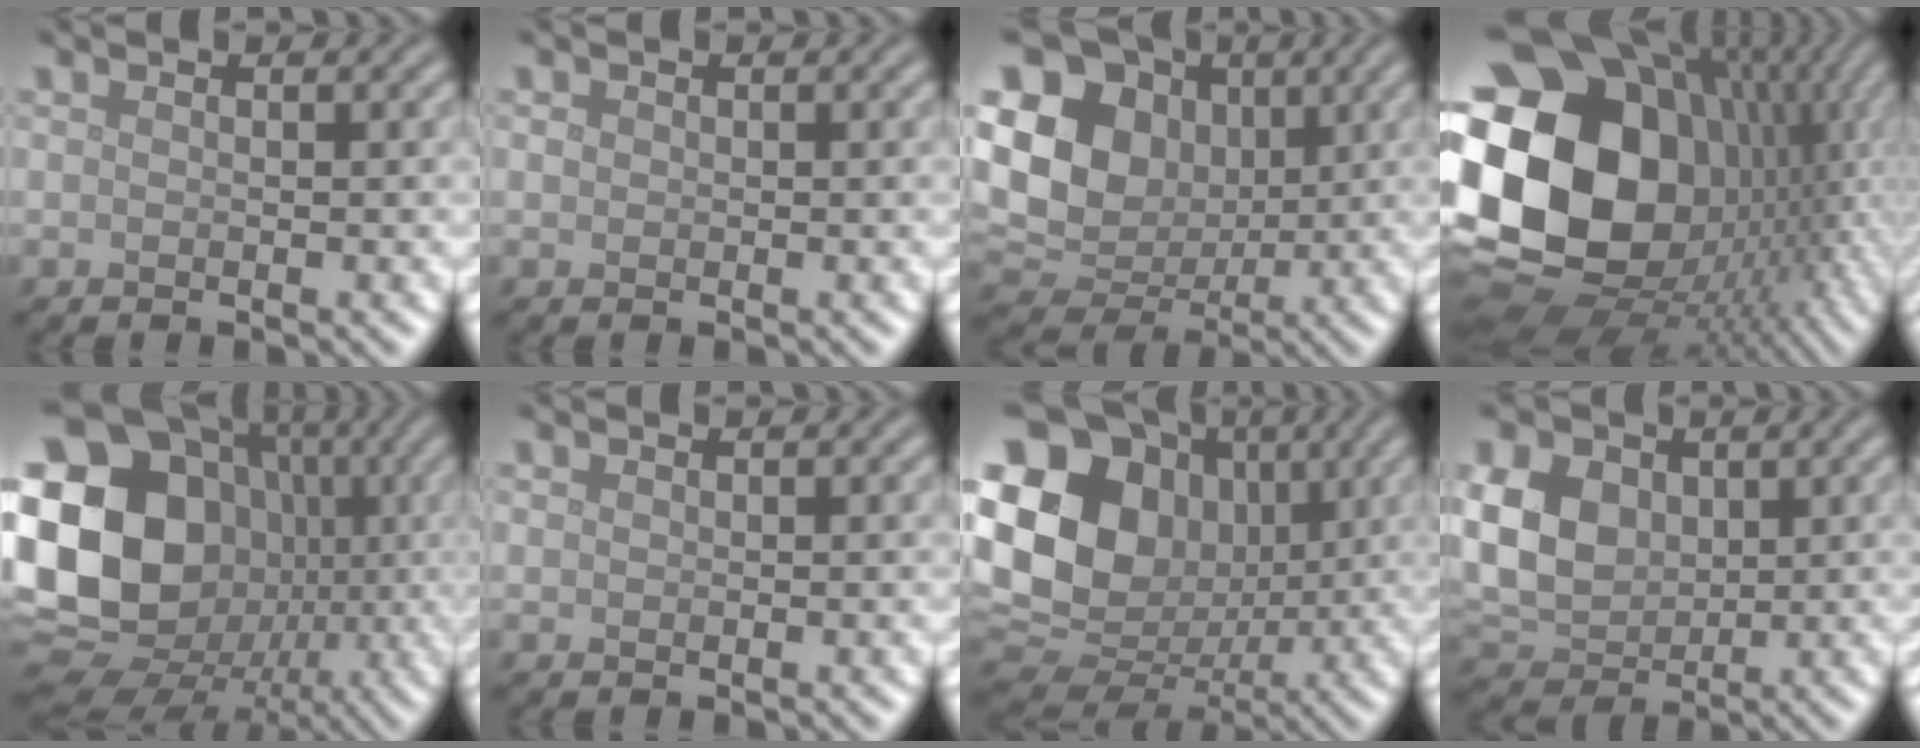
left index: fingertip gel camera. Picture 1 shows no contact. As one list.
[{"total": 0.5, "force": [0.1, 0.5, 0.1], "torque": [0.000, -0.001, 0.001]}, {"total": 14.0, "force": [2.9, 11.6, 7.3], "torque": [-0.178, 0.021, 0.041]}, {"total": 22.0, "force": [1.3, 17.2, 13.5], "torque": [-0.303, -0.006, 0.057]}, {"total": 24.2, "force": [-0.2, 21.4, 11.4], "torque": [-0.240, 0.028, -0.050]}, {"total": 0.0}, {"total": 19.0, "force": [3.4, 15.7, 10.1], "torque": [-0.217, 0.025, 0.059]}, {"total": 7.5, "force": [1.7, 5.6, 4.7], "torque": [-0.119, 0.010, 0.024]}]